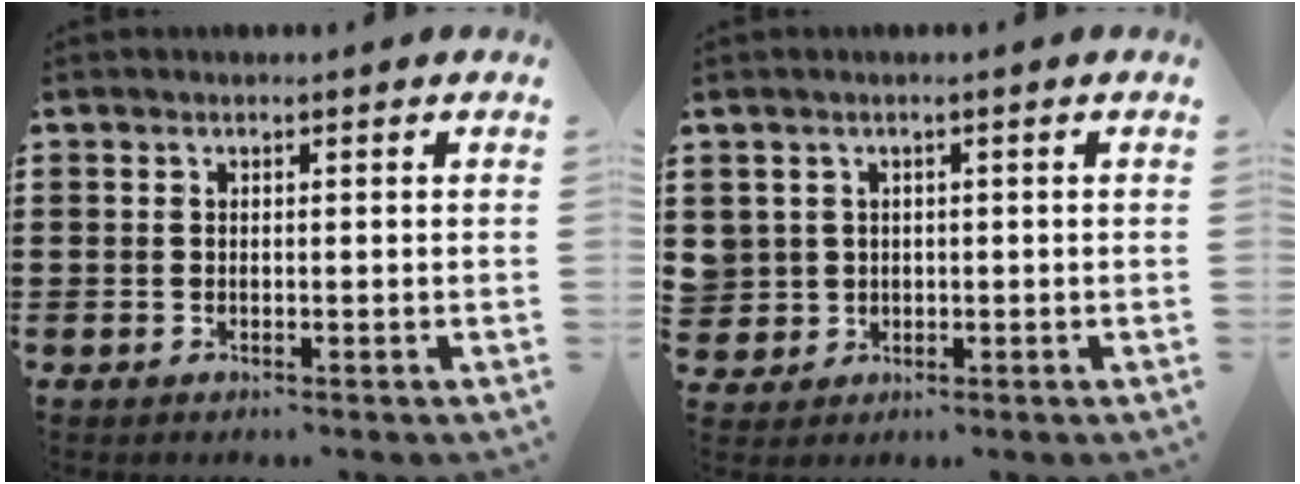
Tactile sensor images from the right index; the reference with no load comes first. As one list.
[{"total": 2.1, "force": [0.3, 2.1, -0.1], "torque": [-0.012, 0.007, 0.004]}]